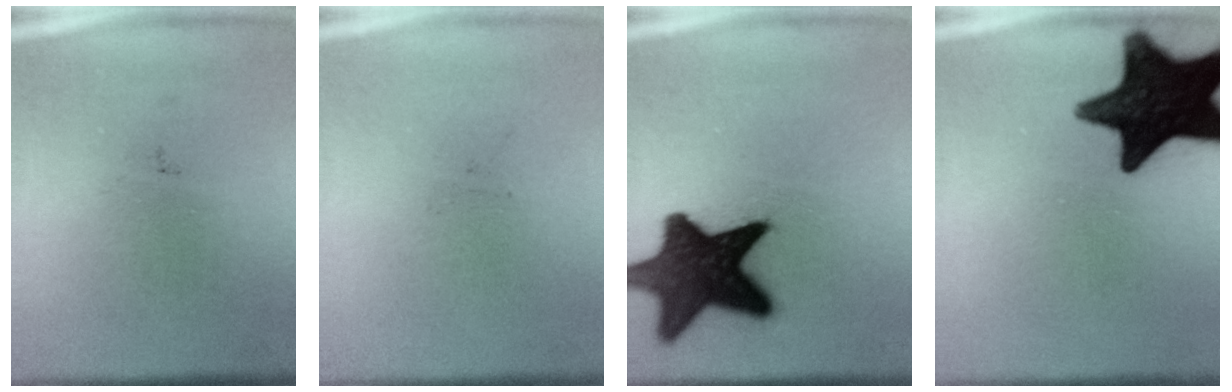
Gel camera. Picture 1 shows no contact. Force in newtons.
{"total": 0.0}
{"total": 15.6}
{"total": 17.8}